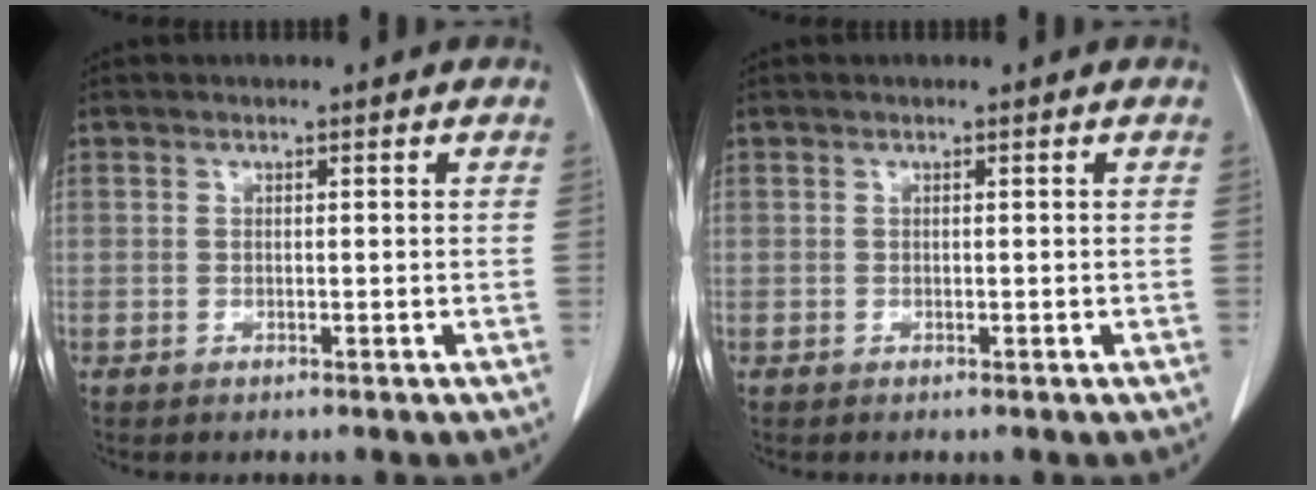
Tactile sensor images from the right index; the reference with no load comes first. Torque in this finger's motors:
{"motor_torque": [0.00, 0.00, 0.02, 0.00]}